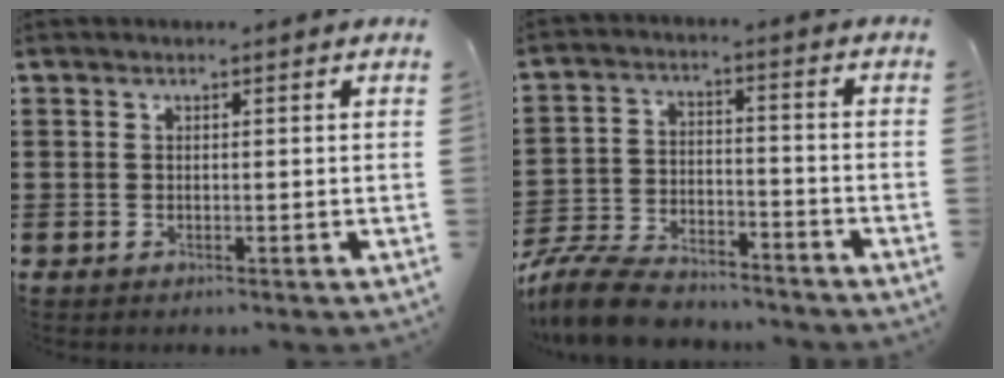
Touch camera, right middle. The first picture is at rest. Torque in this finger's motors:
{"motor_torque": [1.63, -0.51, 0.54, 0.18]}